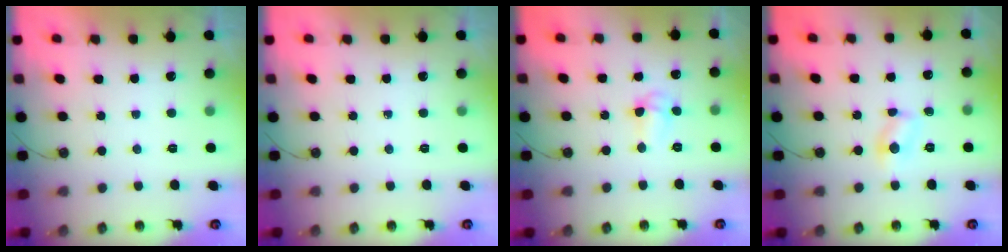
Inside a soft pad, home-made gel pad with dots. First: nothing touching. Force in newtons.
{"total": 0.0}
{"total": 4.0, "press": 3.9, "slide": 1.0}
{"total": 5.0, "press": 4.9, "slide": 0.5}